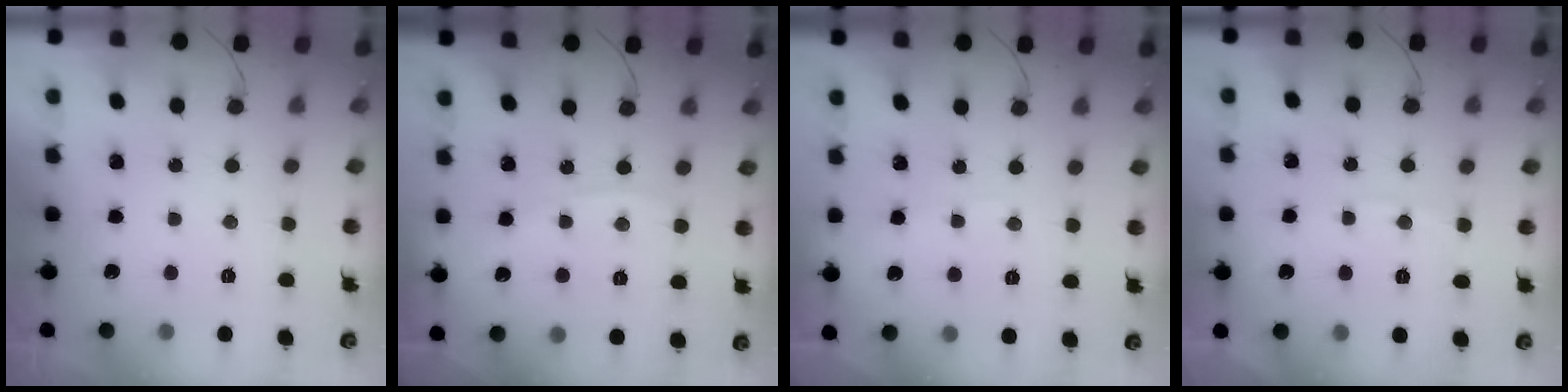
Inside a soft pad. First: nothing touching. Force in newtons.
{"total": 3.5, "press": 3.5, "slide": 0.4}
{"total": 1.0, "press": 0.9, "slide": 0.2}
{"total": 4.7, "press": 4.7, "slide": 0.3}